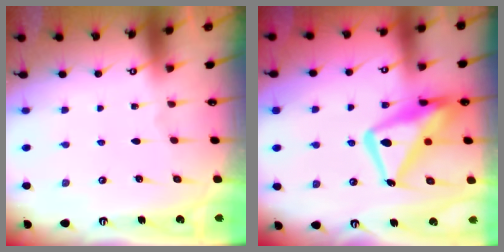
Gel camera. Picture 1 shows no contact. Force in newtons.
{"total": 16.7, "press": 16.7, "slide": 1.5}